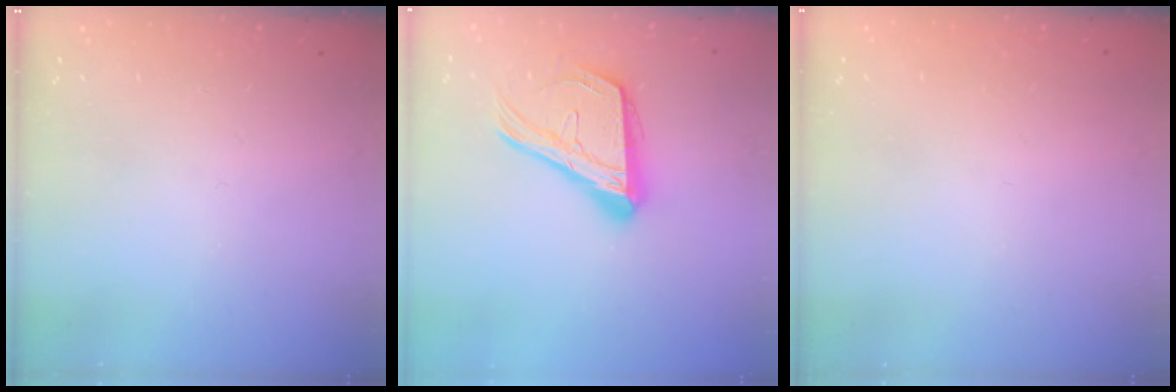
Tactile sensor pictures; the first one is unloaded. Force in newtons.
{"total": 19.8, "press": 19.7, "slide": 2.6}
{"total": 1.6, "press": 1.6, "slide": 0.1}